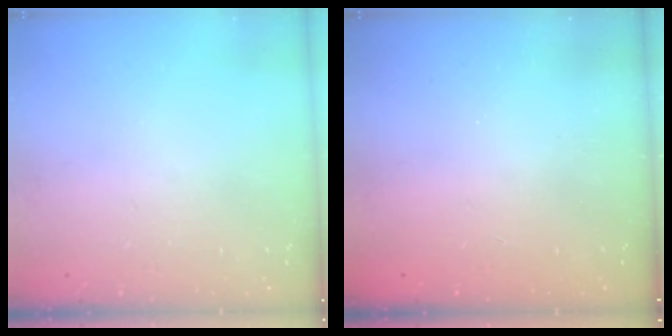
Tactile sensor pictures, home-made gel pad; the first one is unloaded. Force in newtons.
{"total": 2.3, "press": 2.2, "slide": 0.7}